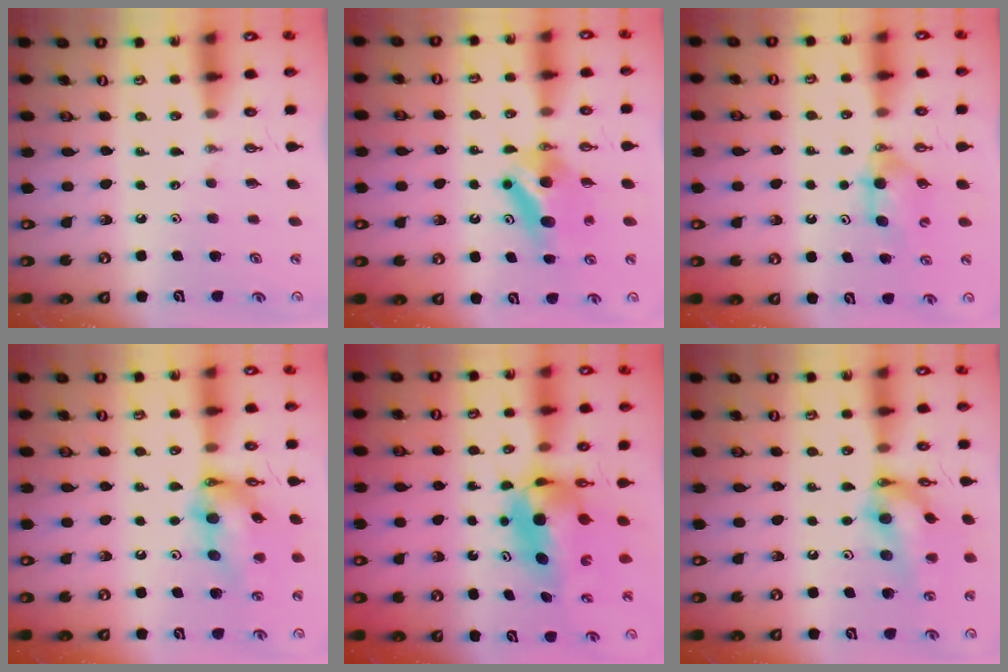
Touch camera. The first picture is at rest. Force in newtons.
{"total": 8.3, "press": 5.9, "slide": 5.8}
{"total": 4.5, "press": 4.3, "slide": 1.4}
{"total": 15.7, "press": 15.6, "slide": 2.0}
{"total": 6.7, "press": 6.5, "slide": 1.5}
{"total": 15.6, "press": 15.5, "slide": 1.8}